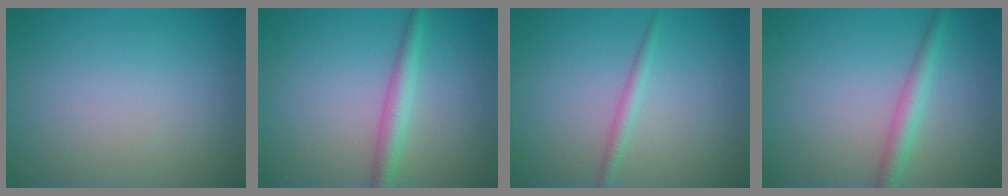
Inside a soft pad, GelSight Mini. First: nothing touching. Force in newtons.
{"total": 2.4, "press": 2.4, "slide": 0.0}
{"total": 1.2, "press": 1.2, "slide": 0.1}
{"total": 2.4, "press": 2.4, "slide": 0.1}